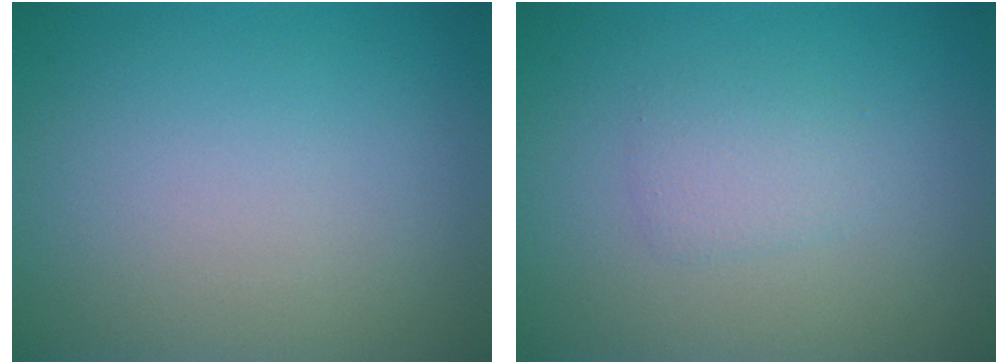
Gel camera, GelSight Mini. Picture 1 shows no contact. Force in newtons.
{"total": 1.5, "press": 1.5, "slide": 0.1}